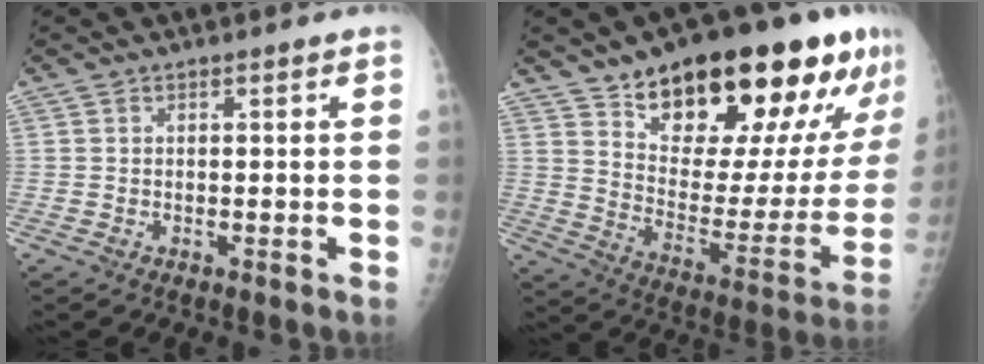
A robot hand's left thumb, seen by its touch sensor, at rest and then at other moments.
{"total": 27.7, "force": [17.6, 10.4, 18.7], "torque": [-0.233, -0.062, 0.272]}